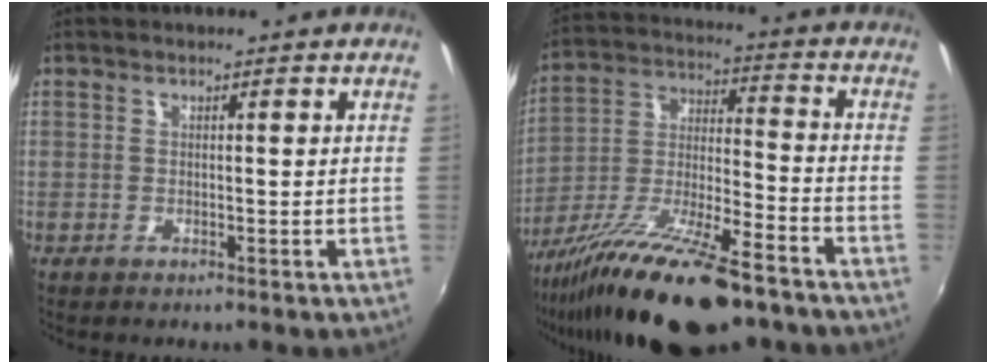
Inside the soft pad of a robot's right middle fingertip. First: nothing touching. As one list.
[{"total": 21.1, "force": [-15.0, 5.1, 13.9], "torque": [-0.267, -0.038, -0.256]}]